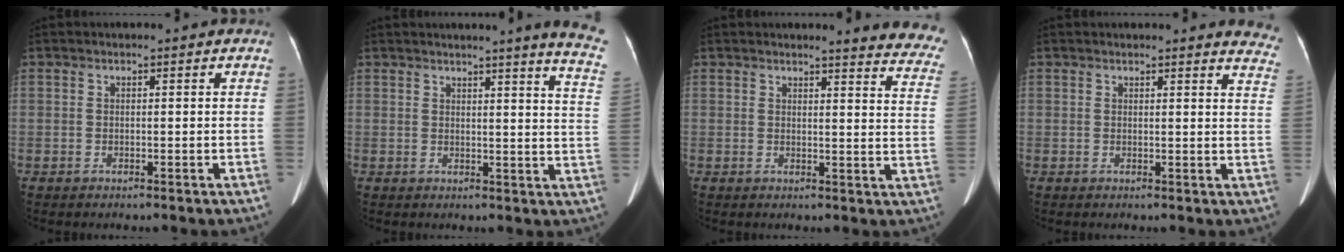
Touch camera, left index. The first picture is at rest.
{"total": 10.8, "force": [9.1, -1.0, 5.8], "torque": [-0.061, -0.064, 0.074]}
{"total": 12.3, "force": [11.8, 0.9, 3.1], "torque": [-0.004, -0.094, 0.092]}
{"total": 7.4, "force": [7.2, 1.0, 1.0], "torque": [0.019, -0.039, 0.039]}